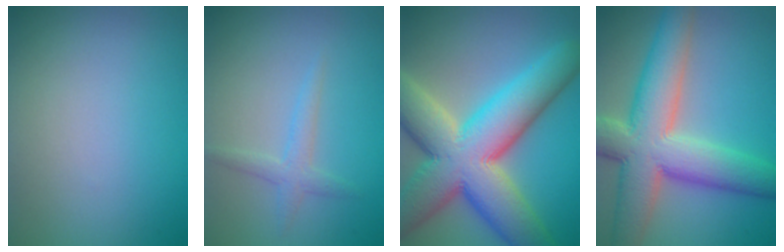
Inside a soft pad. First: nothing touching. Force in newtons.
{"total": 1.8, "press": 1.8, "slide": 0.1}
{"total": 14.3, "press": 14.3, "slide": 0.8}
{"total": 10.6, "press": 10.6, "slide": 0.7}